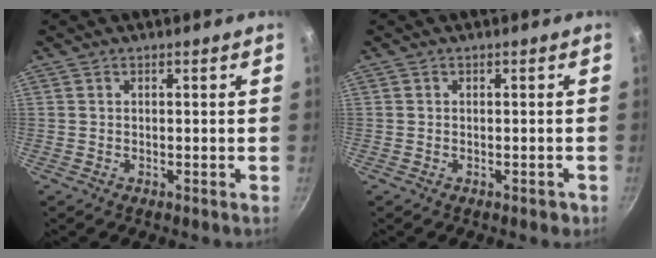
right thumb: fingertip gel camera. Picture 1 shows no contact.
{"total": 1.5, "force": [-0.7, 1.0, 0.8], "torque": [0.000, 0.011, -0.003]}